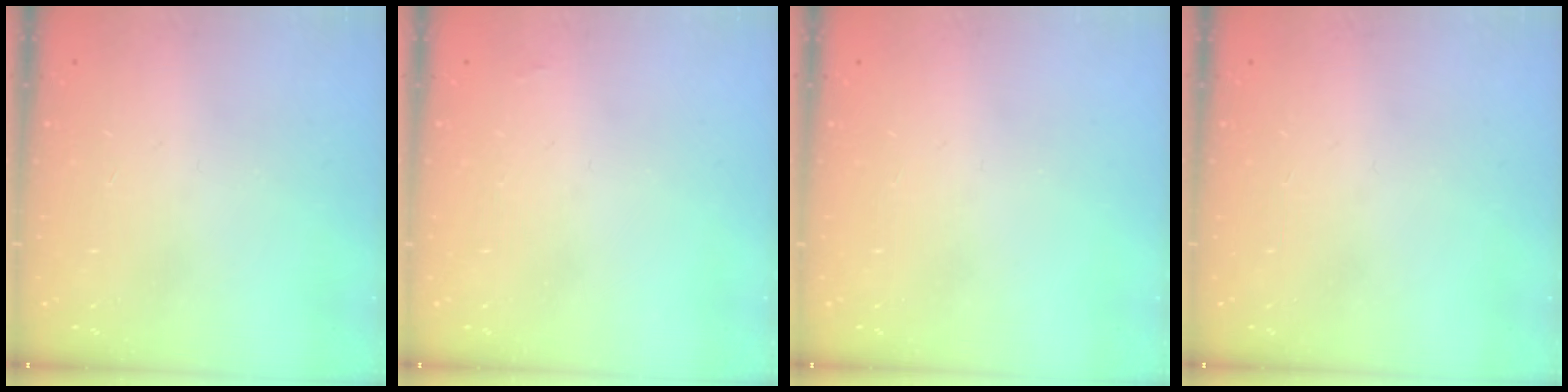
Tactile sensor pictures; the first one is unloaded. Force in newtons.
{"total": 1.3, "press": 1.3, "slide": 0.2}
{"total": 0.0}
{"total": 0.0}